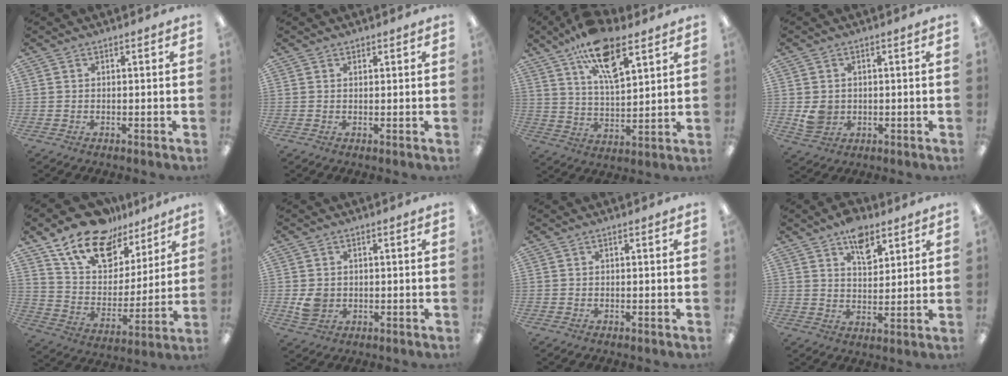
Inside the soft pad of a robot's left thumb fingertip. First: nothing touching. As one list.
[{"total": 1.1, "force": [0.9, 0.5, 0.0], "torque": [0.000, 0.001, 0.018]}, {"total": 15.0, "force": [9.4, 6.2, 9.8], "torque": [-0.161, -0.035, 0.160]}, {"total": 4.3, "force": [0.3, 4.0, 1.7], "torque": [-0.018, 0.001, 0.007]}, {"total": 17.2, "force": [12.7, 9.2, 7.1], "torque": [-0.138, -0.083, 0.226]}, {"total": 4.2, "force": [-0.1, 3.7, 2.1], "torque": [-0.020, 0.000, -0.001]}, {"total": 0.0}, {"total": 8.4, "force": [5.4, 4.8, 4.3], "torque": [-0.052, -0.024, 0.094]}]